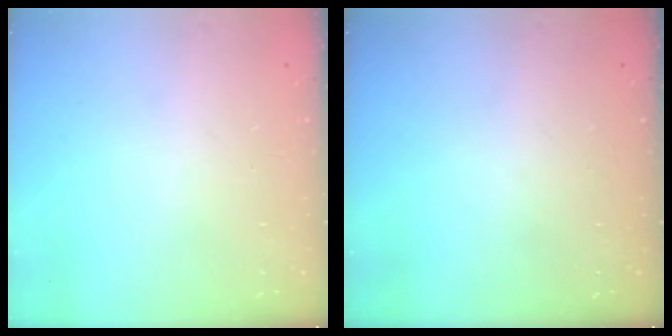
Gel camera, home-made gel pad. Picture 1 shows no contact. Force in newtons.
{"total": 0.0}